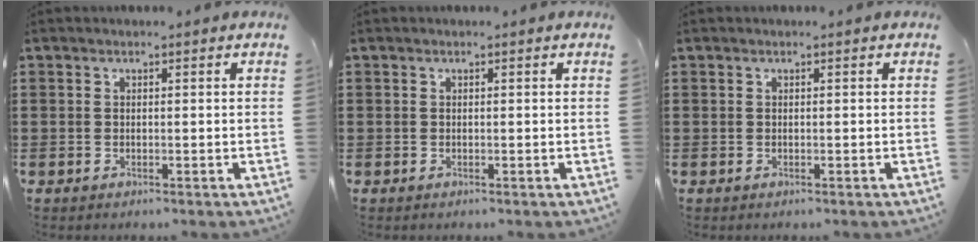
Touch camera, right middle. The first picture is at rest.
{"total": 0.0}
{"total": 0.0}